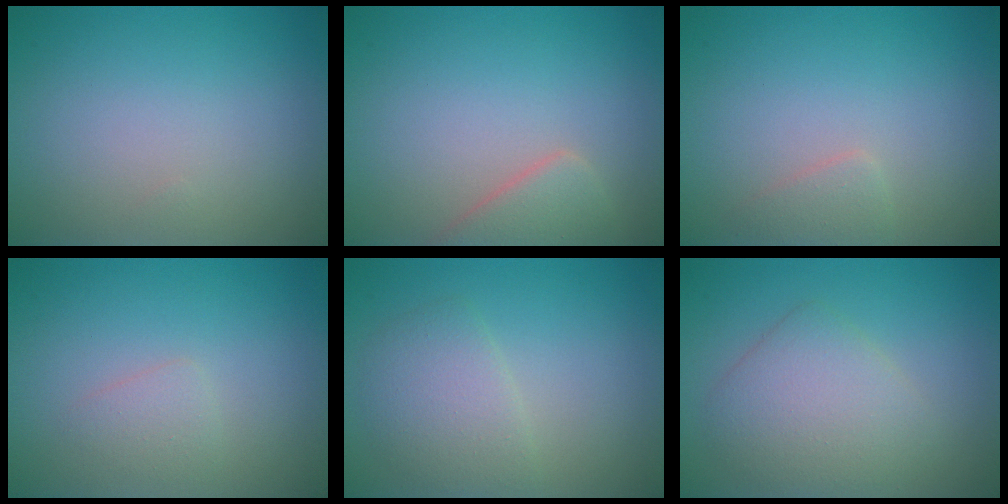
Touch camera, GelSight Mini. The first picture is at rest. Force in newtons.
{"total": 2.8, "press": 2.8, "slide": 0.2}
{"total": 1.2, "press": 1.2, "slide": 0.1}
{"total": 1.2, "press": 1.2, "slide": 0.0}
{"total": 3.0, "press": 3.0, "slide": 0.1}
{"total": 4.3, "press": 4.3, "slide": 0.2}